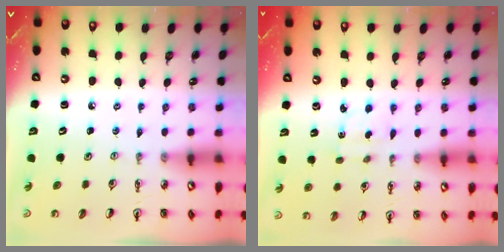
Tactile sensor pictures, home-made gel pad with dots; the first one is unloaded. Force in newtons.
{"total": 2.1, "press": 2.0, "slide": 0.6}